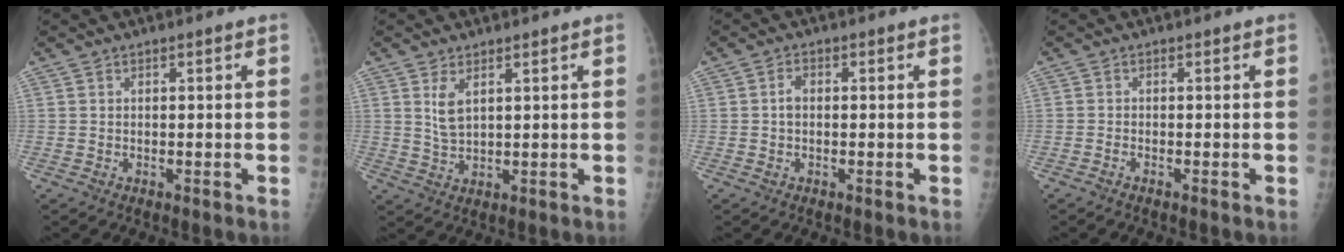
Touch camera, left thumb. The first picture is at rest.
{"total": 3.6, "force": [1.7, 1.7, 2.8], "torque": [-0.051, -0.012, 0.040]}
{"total": 2.2, "force": [-0.1, 1.4, 1.6], "torque": [-0.027, 0.006, -0.007]}
{"total": 0.6, "force": [-0.5, 0.0, 0.3], "torque": [-0.008, 0.000, -0.012]}